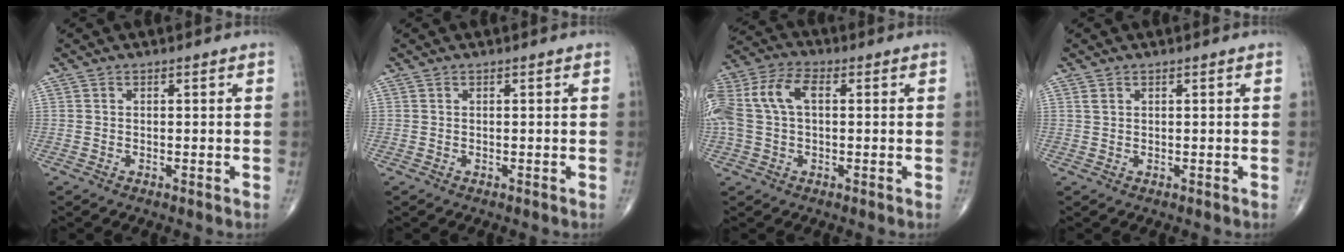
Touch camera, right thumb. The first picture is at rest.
{"total": 0.0}
{"total": 13.0, "force": [2.0, 7.9, 10.2], "torque": [-0.241, 0.038, 0.036]}
{"total": 0.8, "force": [0.5, 0.5, 0.4], "torque": [-0.007, 0.004, 0.010]}